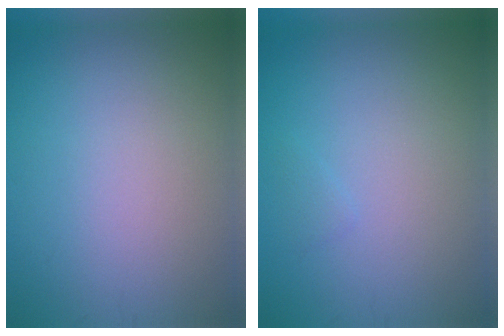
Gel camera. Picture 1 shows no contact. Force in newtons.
{"total": 0.5, "press": 0.5, "slide": 0.0}